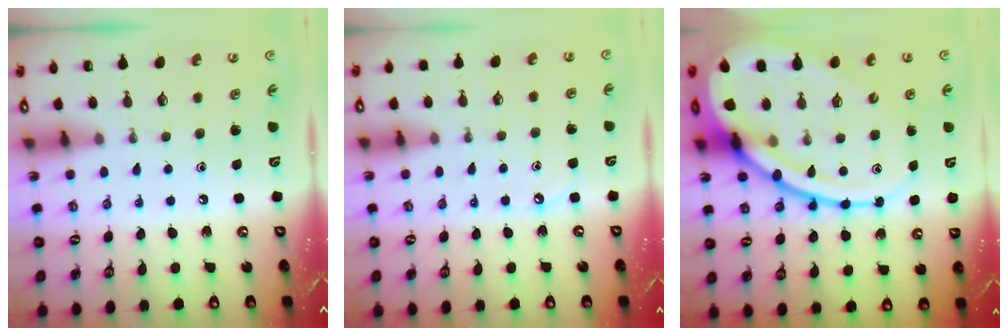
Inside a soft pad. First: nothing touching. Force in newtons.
{"total": 3.9, "press": 3.9, "slide": 0.6}
{"total": 24.0, "press": 23.9, "slide": 2.4}